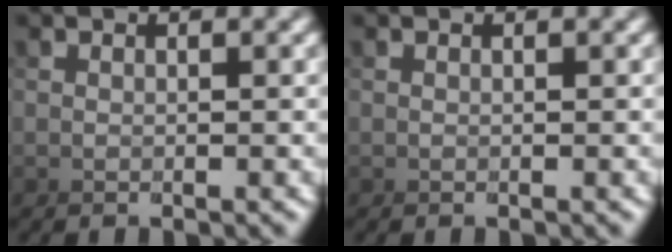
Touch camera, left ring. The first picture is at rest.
{"total": 0.0}